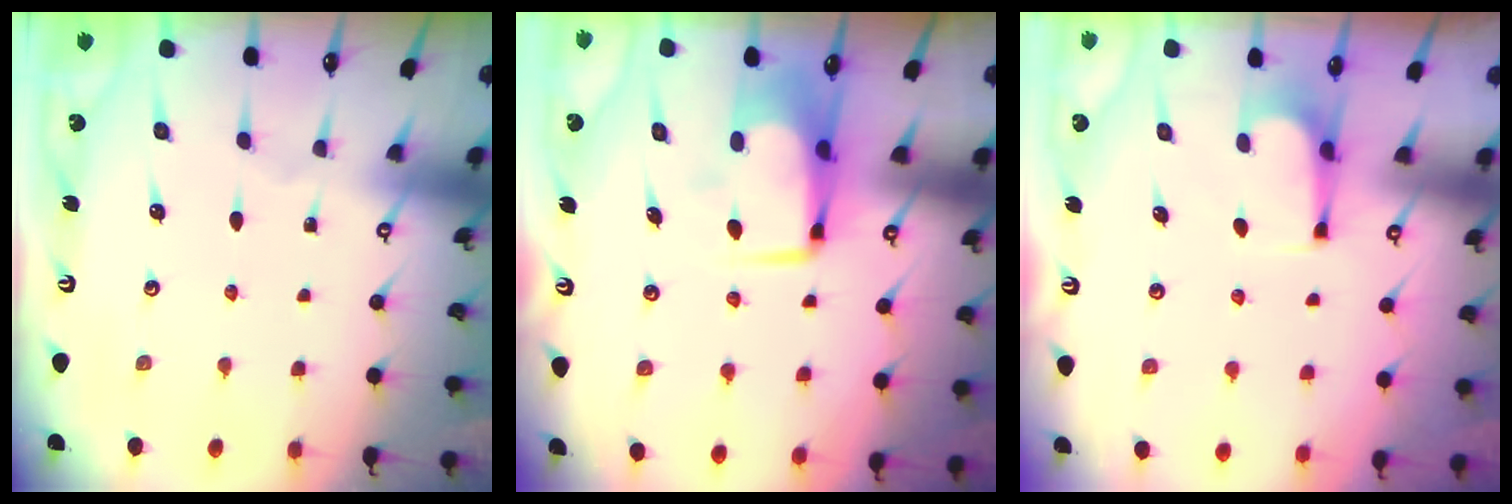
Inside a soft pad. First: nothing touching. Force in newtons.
{"total": 7.1, "press": 7.1, "slide": 0.7}
{"total": 4.1, "press": 4.1, "slide": 0.3}